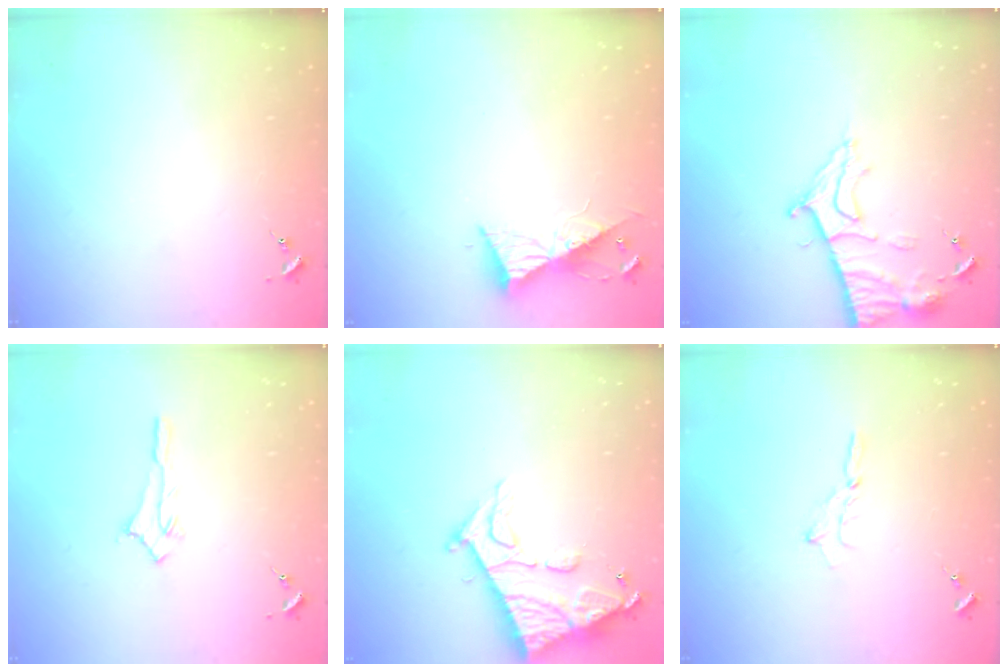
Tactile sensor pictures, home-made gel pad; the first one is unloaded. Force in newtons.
{"total": 9.3, "press": 9.2, "slide": 0.8}
{"total": 11.9, "press": 11.8, "slide": 1.0}
{"total": 4.8, "press": 4.8, "slide": 0.5}
{"total": 14.4, "press": 14.3, "slide": 1.4}
{"total": 2.7, "press": 2.7, "slide": 0.2}